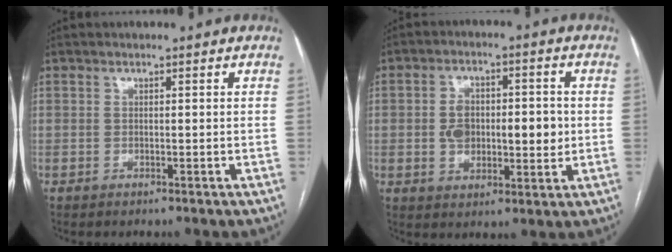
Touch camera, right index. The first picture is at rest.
{"total": 9.2, "force": [-0.1, 5.2, 7.7], "torque": [-0.124, 0.016, 0.006]}